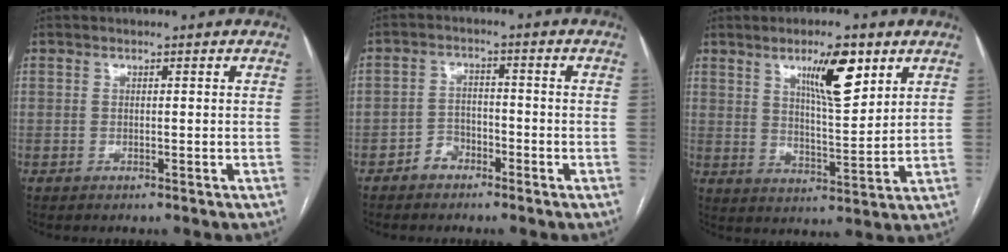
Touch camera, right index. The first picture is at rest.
{"total": 3.4, "force": [-2.3, 2.3, 0.9], "torque": [-0.012, 0.010, -0.044]}
{"total": 9.9, "force": [5.4, 2.2, 8.1], "torque": [-0.138, -0.003, 0.090]}